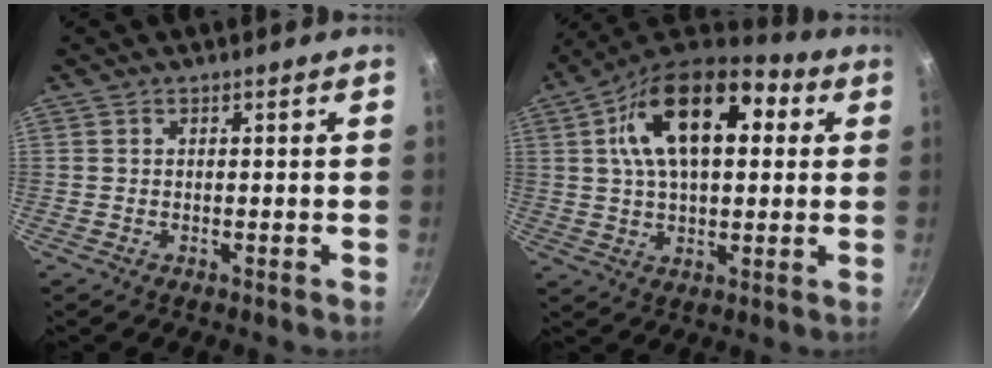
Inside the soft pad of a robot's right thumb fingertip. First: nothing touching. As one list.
[{"total": 20.1, "force": [5.2, 11.4, 15.8], "torque": [-0.247, 0.018, 0.068]}]